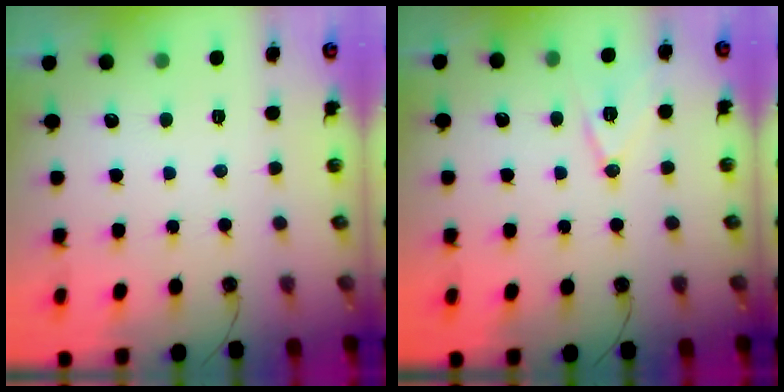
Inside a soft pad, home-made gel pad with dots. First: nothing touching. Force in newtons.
{"total": 10.2, "press": 9.6, "slide": 3.3}